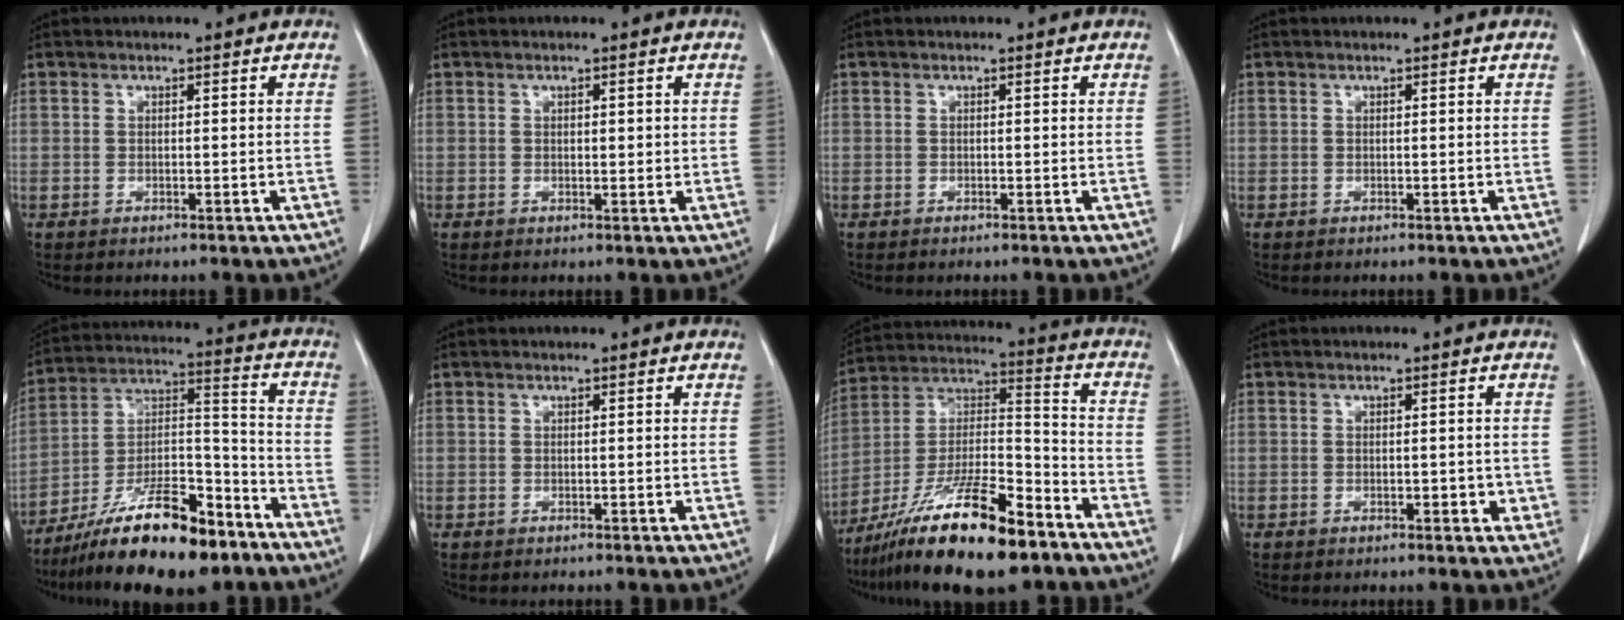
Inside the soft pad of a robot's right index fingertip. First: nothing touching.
{"total": 1.2, "force": [0.3, 0.6, 1.1], "torque": [-0.018, -0.001, 0.006]}
{"total": 0.0}
{"total": 0.0}
{"total": 19.0, "force": [-13.4, 4.9, 12.5], "torque": [-0.220, 0.010, -0.228]}
{"total": 0.0}
{"total": 20.1, "force": [-13.6, 3.7, 14.4], "torque": [-0.267, -0.011, -0.238]}
{"total": 2.0, "force": [-0.4, 1.0, 1.7], "torque": [-0.023, 0.001, 0.000]}